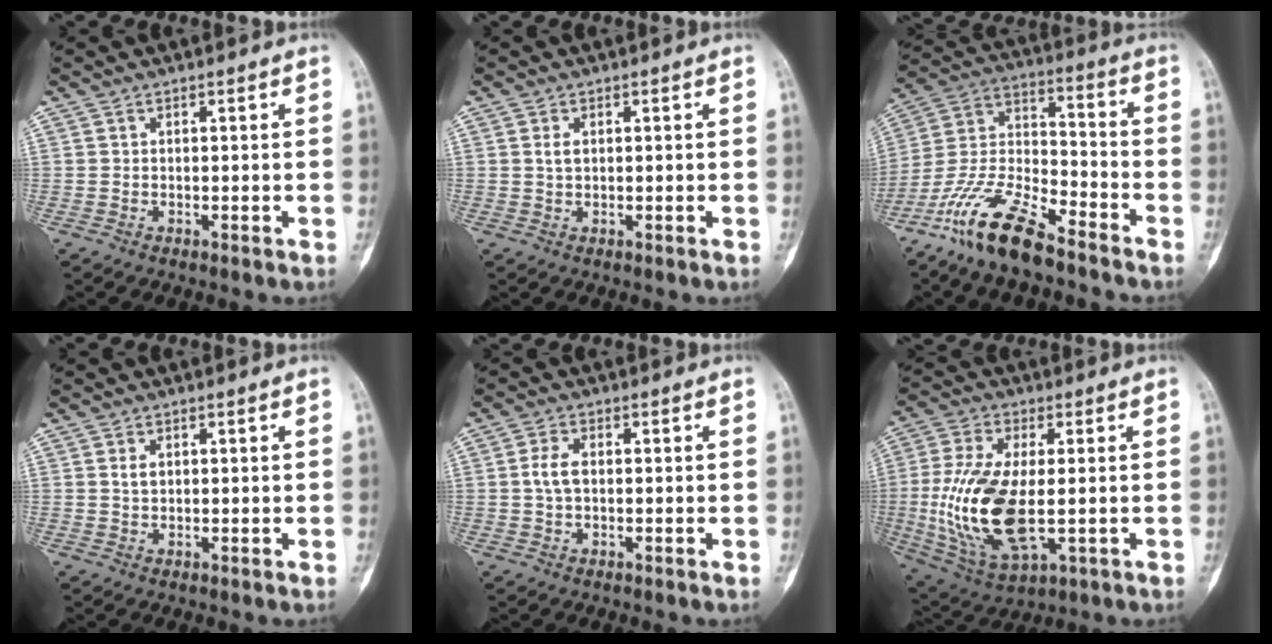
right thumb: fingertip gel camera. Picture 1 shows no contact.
{"total": 1.7, "force": [0.5, 1.1, 1.2], "torque": [-0.018, 0.000, 0.009]}
{"total": 16.4, "force": [-12.0, 5.2, 10.0], "torque": [-0.195, 0.068, -0.230]}
{"total": 1.7, "force": [0.6, 1.2, 1.1], "torque": [-0.013, -0.001, 0.012]}
{"total": 3.8, "force": [0.2, 2.3, 3.0], "torque": [-0.059, 0.005, 0.000]}
{"total": 18.0, "force": [-1.5, 8.8, 15.6], "torque": [-0.326, -0.010, -0.014]}